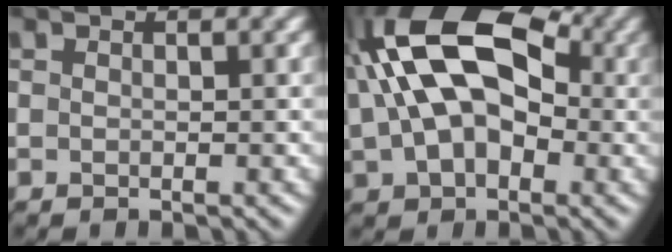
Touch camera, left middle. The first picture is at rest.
{"total": 14.7, "force": [2.9, 8.7, 11.5], "torque": [-0.192, 0.027, 0.033]}